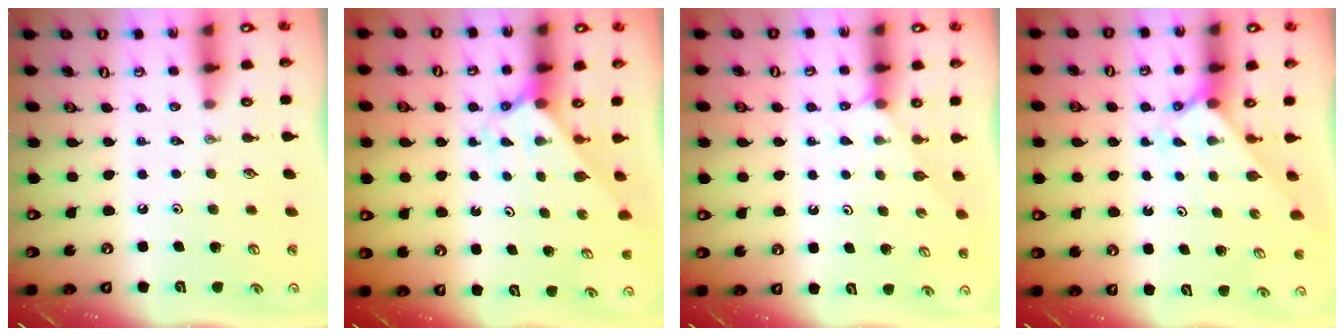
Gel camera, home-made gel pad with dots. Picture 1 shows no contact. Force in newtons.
{"total": 2.1, "press": 2.1, "slide": 0.1}
{"total": 2.6, "press": 2.5, "slide": 0.5}
{"total": 1.9, "press": 1.9, "slide": 0.2}